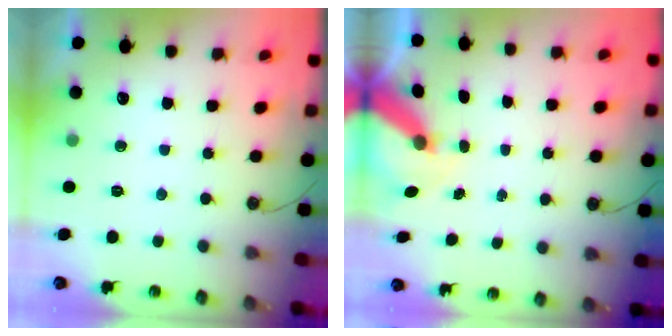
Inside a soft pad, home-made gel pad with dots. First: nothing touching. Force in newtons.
{"total": 8.3, "press": 8.3, "slide": 0.8}